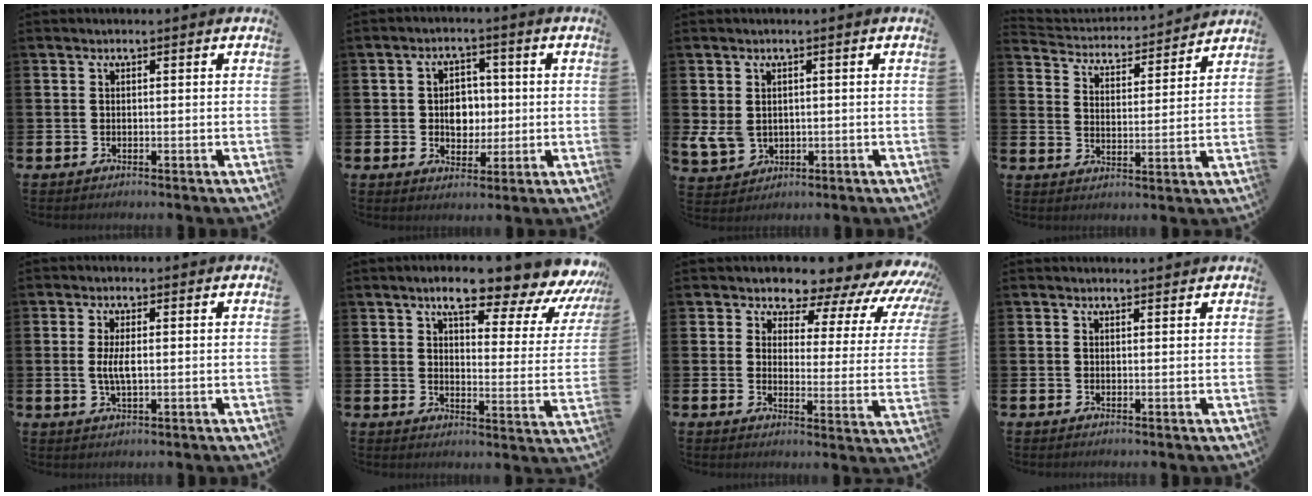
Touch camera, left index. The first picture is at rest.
{"total": 4.5, "force": [0.2, 3.6, 2.7], "torque": [-0.039, 0.005, -0.008]}
{"total": 2.9, "force": [0.9, 2.3, 1.5], "torque": [-0.030, 0.003, 0.015]}
{"total": 4.0, "force": [3.9, 1.0, -0.1], "torque": [-0.023, -0.043, 0.061]}
{"total": 3.2, "force": [0.2, 1.2, 2.9], "torque": [-0.057, 0.004, 0.002]}
{"total": 10.5, "force": [8.5, 2.8, 5.6], "torque": [-0.100, -0.061, 0.135]}
{"total": 5.5, "force": [4.6, 2.7, 1.5], "torque": [-0.028, -0.053, 0.065]}
{"total": 0.8, "force": [0.8, 0.0, 0.1], "torque": [0.010, -0.004, 0.012]}